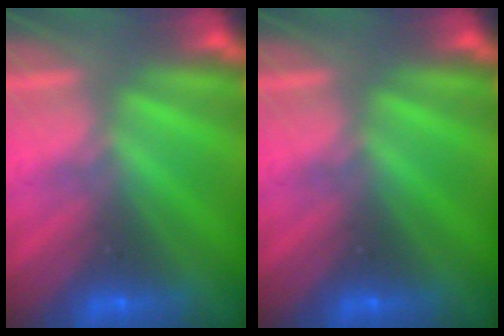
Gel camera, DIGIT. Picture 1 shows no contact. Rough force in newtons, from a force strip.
{"total": 0.0}